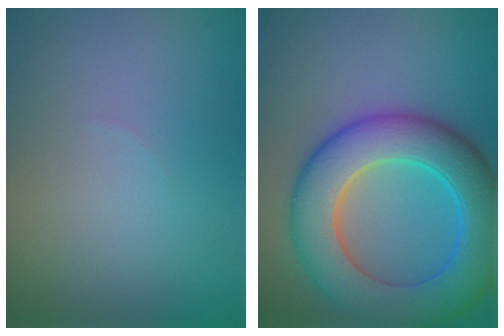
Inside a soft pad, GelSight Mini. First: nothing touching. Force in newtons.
{"total": 10.1, "press": 10.1, "slide": 0.1}